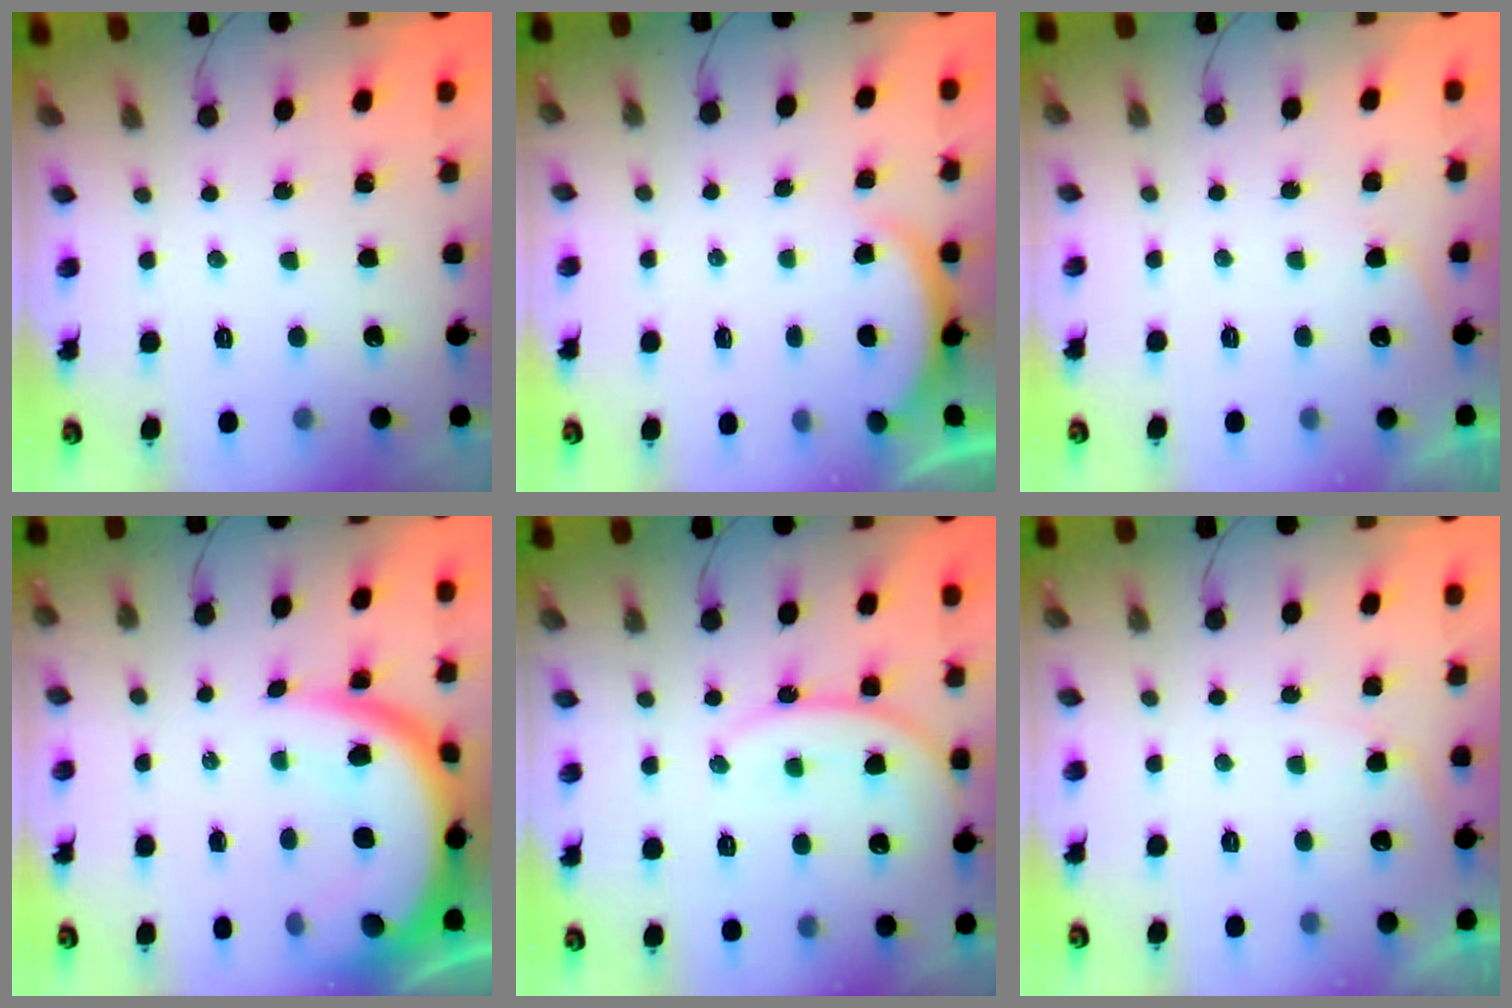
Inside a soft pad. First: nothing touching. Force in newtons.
{"total": 1.6, "press": 1.5, "slide": 0.6}
{"total": 3.8, "press": 3.3, "slide": 1.9}
{"total": 14.2, "press": 14.1, "slide": 0.9}
{"total": 15.0, "press": 14.9, "slide": 1.7}
{"total": 3.4, "press": 3.4, "slide": 0.0}